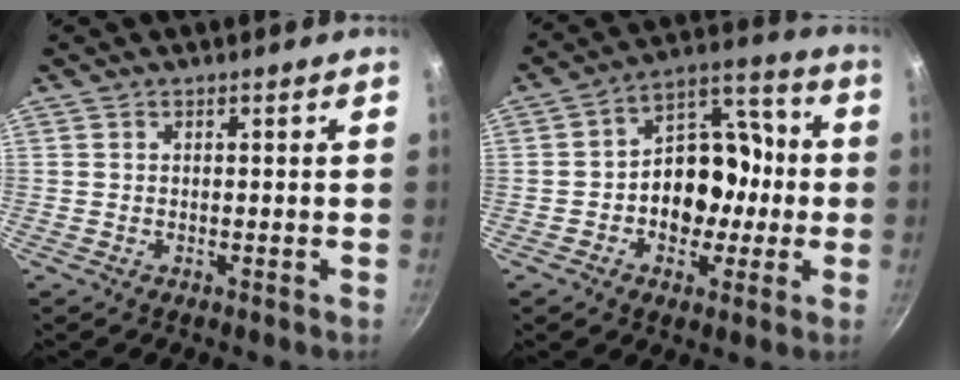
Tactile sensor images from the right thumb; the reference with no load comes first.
{"total": 14.2, "force": [-2.1, 10.7, 9.1], "torque": [-0.075, 0.049, -0.040]}